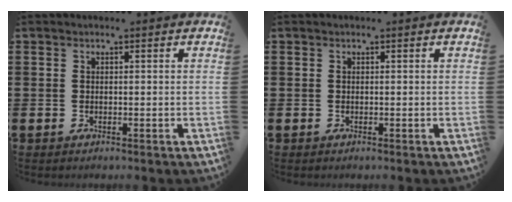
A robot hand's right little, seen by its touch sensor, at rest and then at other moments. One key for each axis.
{"total": 0.0}